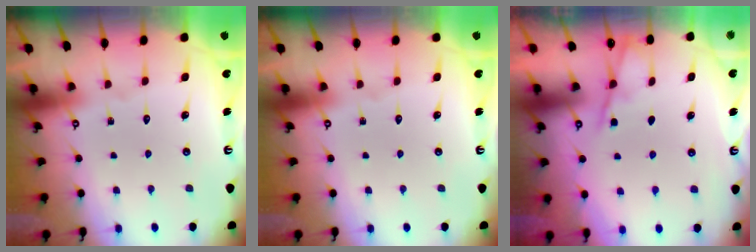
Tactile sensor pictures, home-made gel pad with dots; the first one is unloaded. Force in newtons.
{"total": 0.0}
{"total": 4.0, "press": 3.9, "slide": 0.5}